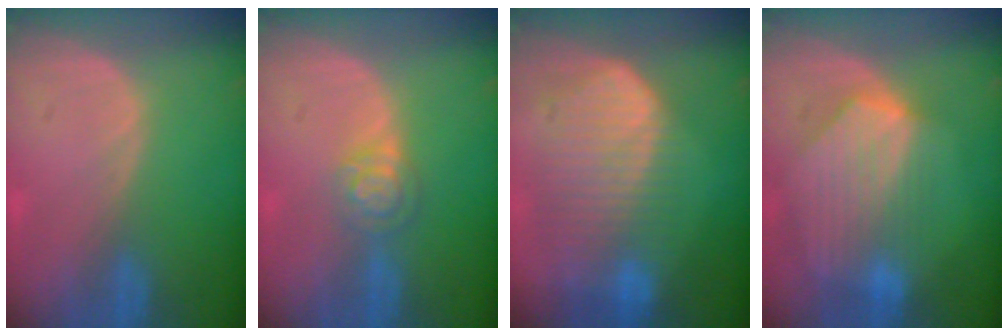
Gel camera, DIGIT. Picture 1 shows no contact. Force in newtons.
{"total": 4.1, "press": 3.6, "slide": 1.8}
{"total": 10.3, "press": 8.8, "slide": 5.2}
{"total": 8.8, "press": 7.9, "slide": 3.9}